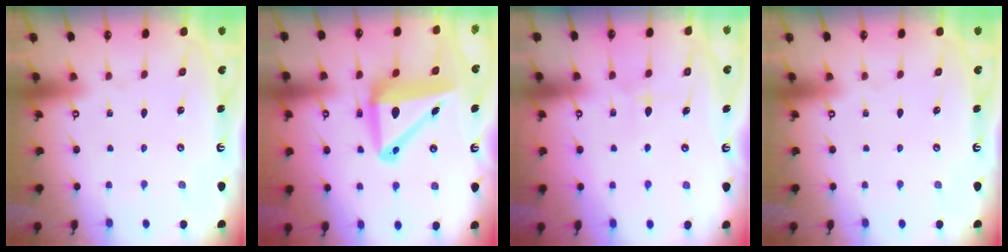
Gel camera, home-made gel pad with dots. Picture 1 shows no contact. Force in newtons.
{"total": 13.6, "press": 13.4, "slide": 2.3}
{"total": 6.0, "press": 6.0, "slide": 0.3}
{"total": 0.0}